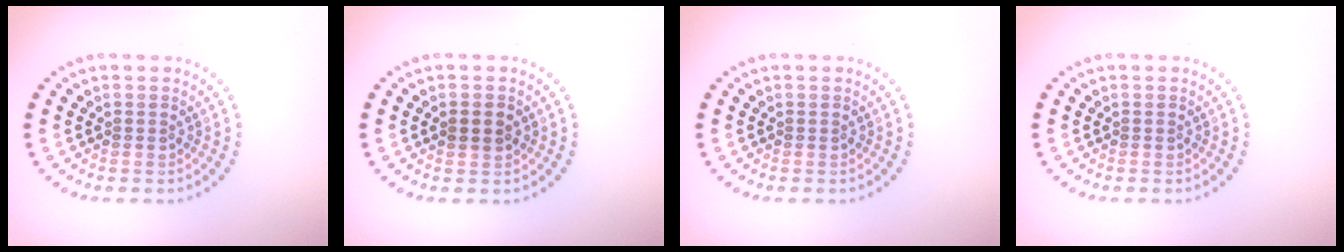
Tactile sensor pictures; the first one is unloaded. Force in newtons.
{"total": 1.5, "press": 1.5, "slide": 0.2}
{"total": 0.0}
{"total": 0.0}